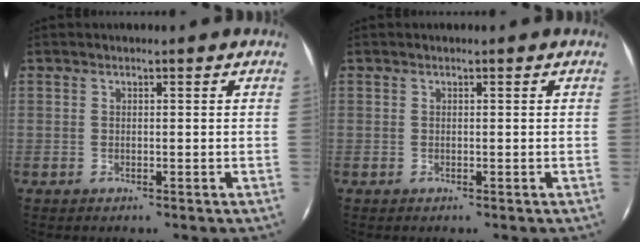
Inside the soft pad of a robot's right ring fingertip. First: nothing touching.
{"total": 0.0}